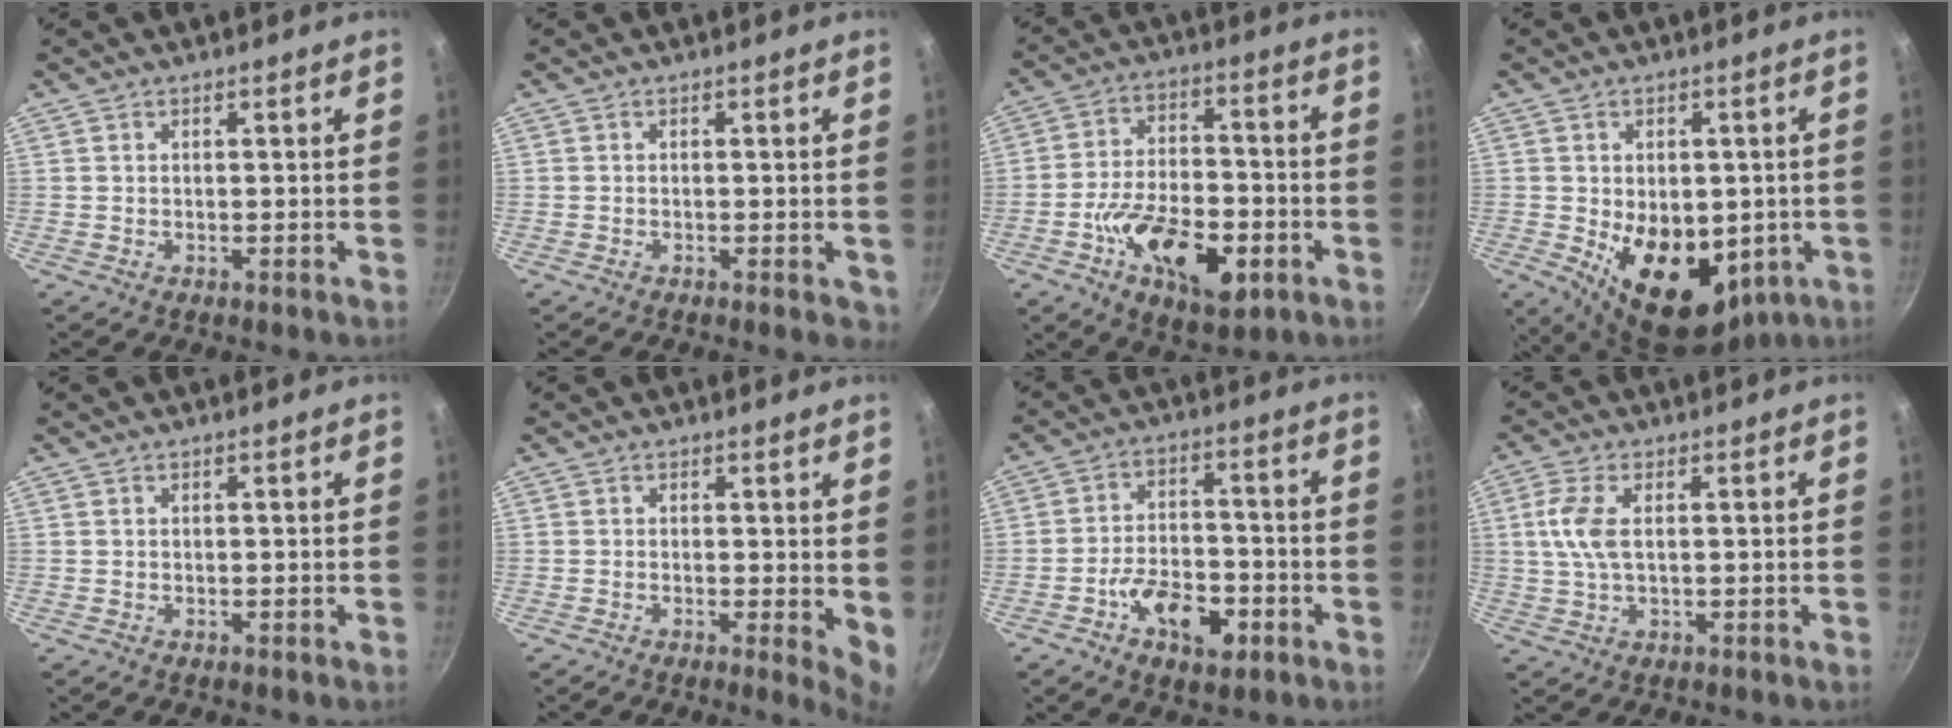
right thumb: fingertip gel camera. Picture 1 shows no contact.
{"total": 2.3, "force": [-0.7, 0.9, 2.0], "torque": [-0.026, -0.005, -0.010]}
{"total": 17.0, "force": [-6.2, 8.8, 13.1], "torque": [-0.197, 0.028, -0.100]}
{"total": 15.9, "force": [-2.8, 10.5, 11.7], "torque": [-0.139, -0.018, -0.018]}
{"total": 0.0}
{"total": 4.5, "force": [0.4, 1.5, 4.2], "torque": [-0.052, -0.012, 0.003]}
{"total": 10.8, "force": [-4.8, 6.0, 7.5], "torque": [-0.104, 0.032, -0.080]}
{"total": 6.3, "force": [1.0, 3.0, 5.4], "torque": [-0.119, 0.006, 0.018]}